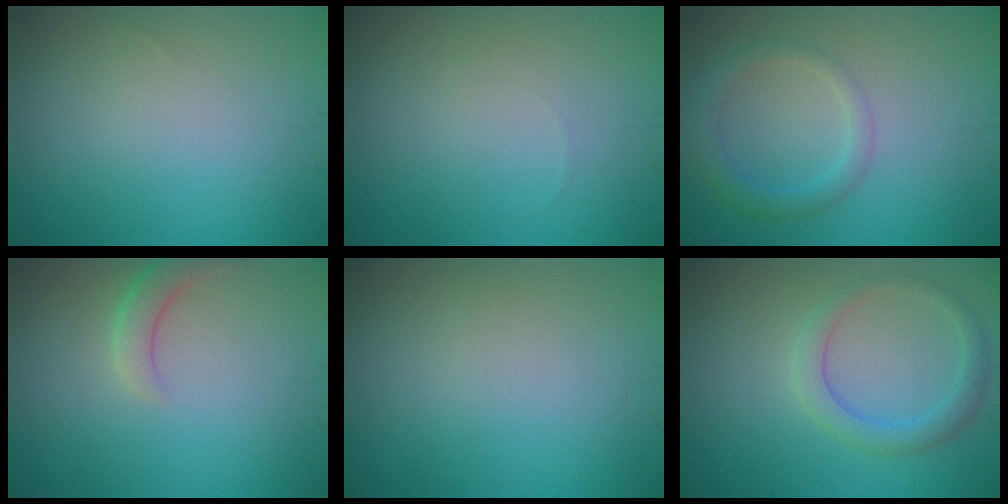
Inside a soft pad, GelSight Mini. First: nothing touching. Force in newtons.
{"total": 0.0}
{"total": 2.7, "press": 2.7, "slide": 0.1}
{"total": 2.1, "press": 2.1, "slide": 0.3}
{"total": 0.0}
{"total": 2.6, "press": 2.6, "slide": 0.2}